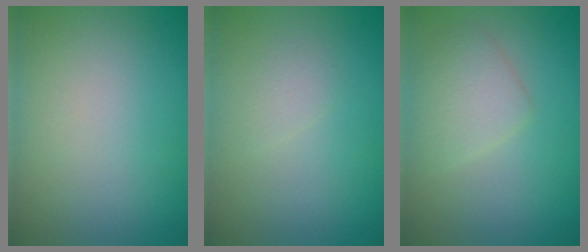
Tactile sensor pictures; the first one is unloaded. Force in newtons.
{"total": 0.8, "press": 0.8, "slide": 0.0}
{"total": 2.6, "press": 2.6, "slide": 0.0}